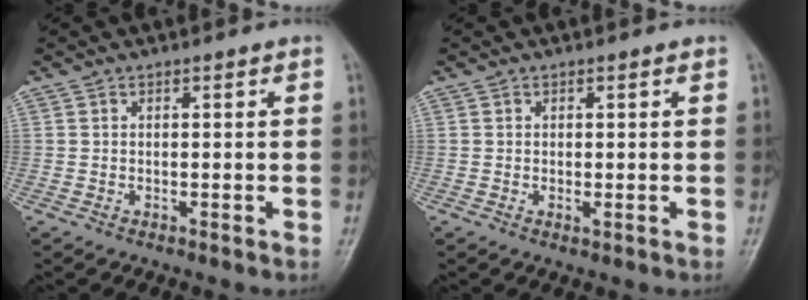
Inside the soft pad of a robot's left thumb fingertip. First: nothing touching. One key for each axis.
{"total": 1.0, "fx": 0.1, "fy": 0.3, "fz": 1.0, "tx": -0.014, "ty": -0.001, "tz": 0.002}